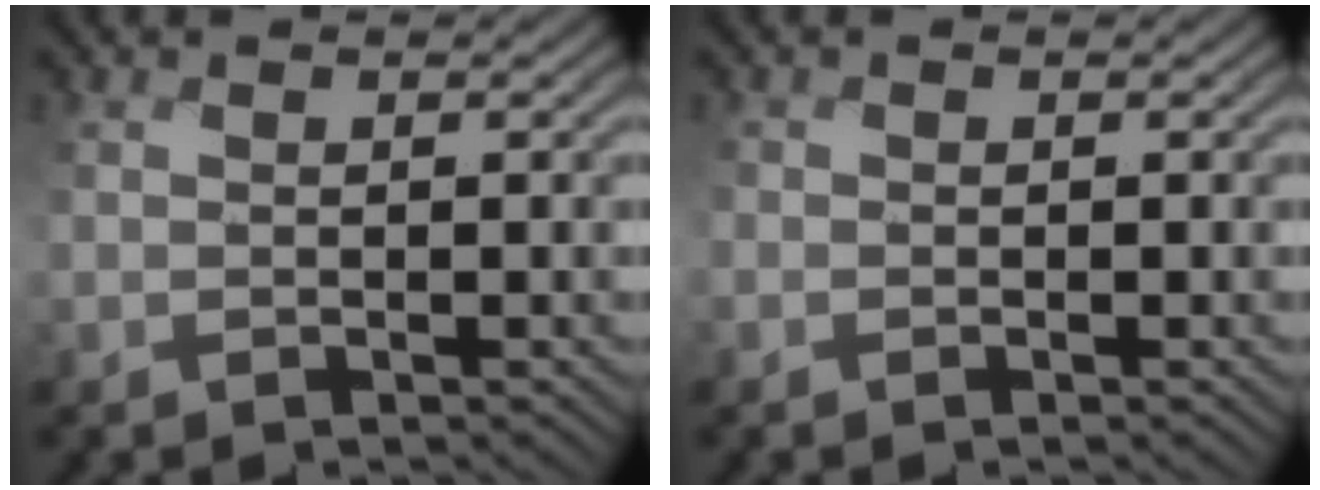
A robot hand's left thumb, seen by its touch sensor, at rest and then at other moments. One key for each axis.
{"total": 0.9, "fx": -0.5, "fy": 0.7, "fz": -0.4, "tx": 0.004, "ty": 0.006, "tz": -0.014}